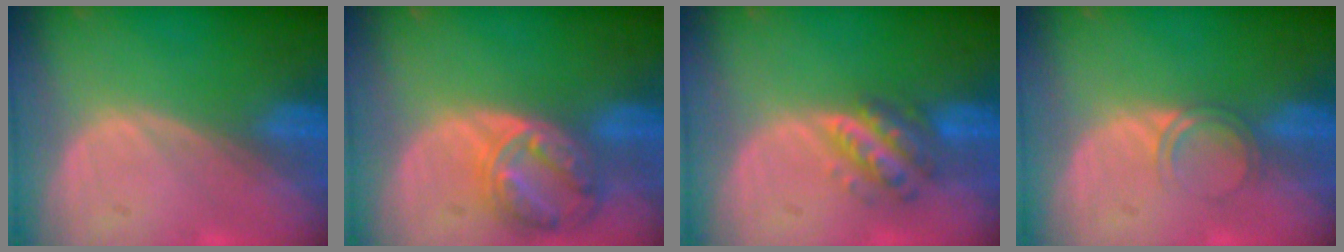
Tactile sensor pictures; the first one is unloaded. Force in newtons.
{"total": 8.3, "press": 7.2, "slide": 4.2}
{"total": 5.8, "press": 5.3, "slide": 2.4}
{"total": 2.4, "press": 2.4, "slide": 0.2}